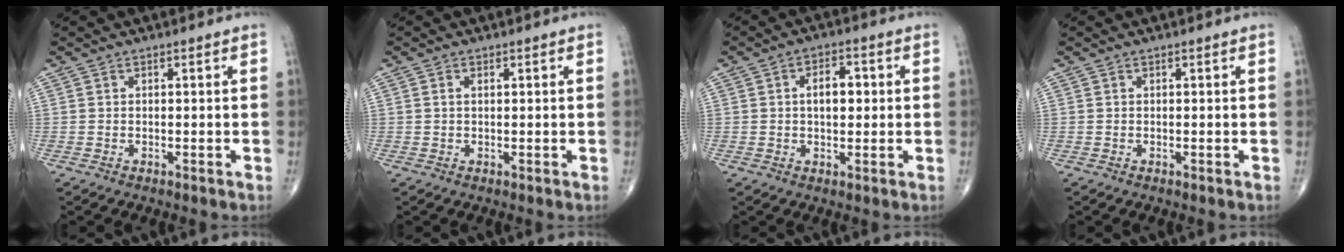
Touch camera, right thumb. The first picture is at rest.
{"total": 0.9, "force": [0.3, 0.5, 0.7], "torque": [-0.020, 0.005, 0.006]}
{"total": 5.6, "force": [0.6, 3.2, 4.5], "torque": [-0.060, 0.009, 0.006]}
{"total": 0.0}